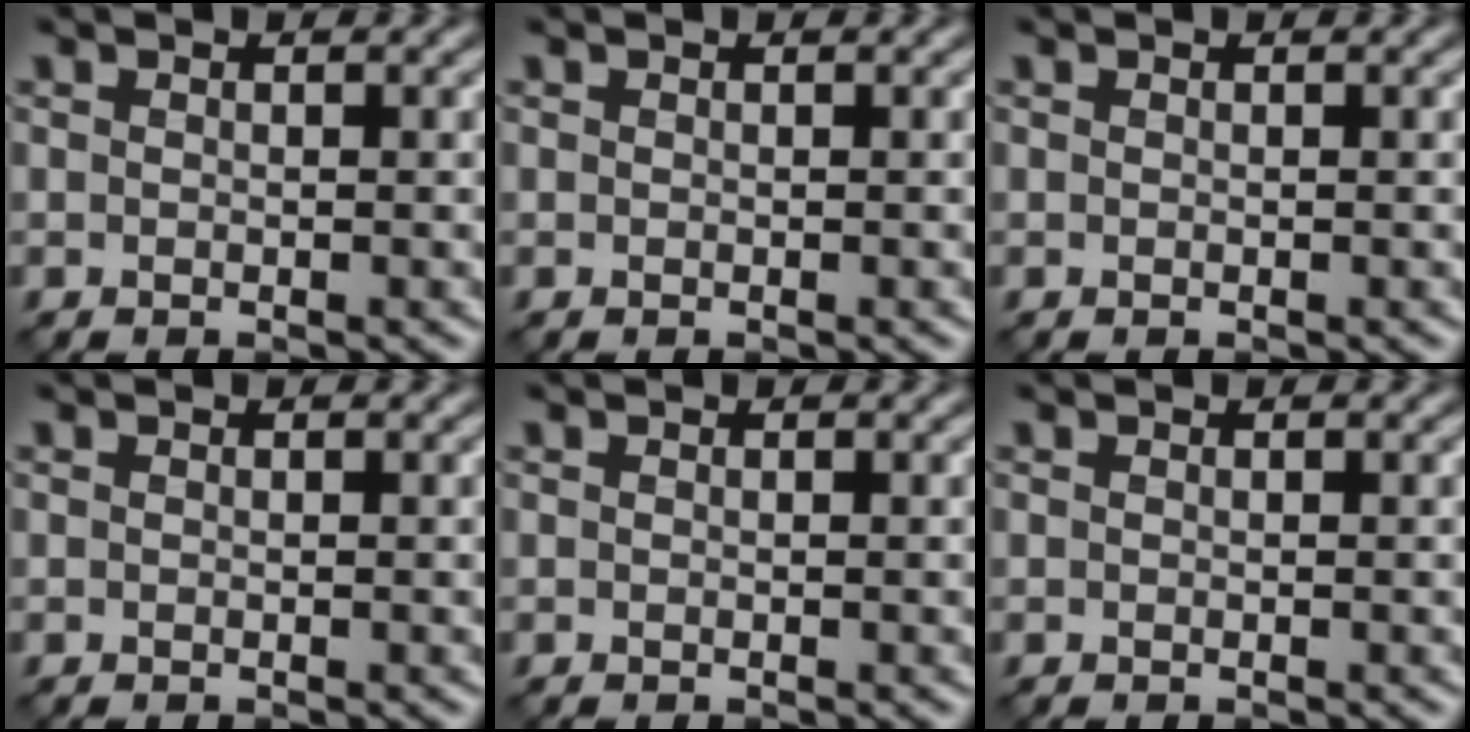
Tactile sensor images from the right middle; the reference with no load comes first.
{"total": 0.0}
{"total": 0.0}
{"total": 0.0}
{"total": 0.0}
{"total": 0.0}